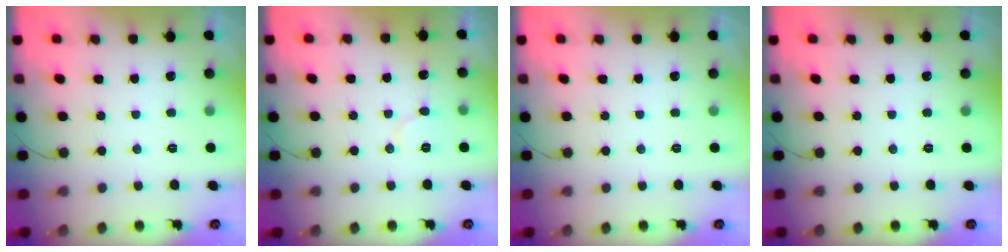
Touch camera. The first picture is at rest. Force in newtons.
{"total": 4.3, "press": 4.3, "slide": 0.4}
{"total": 0.0}
{"total": 0.0}